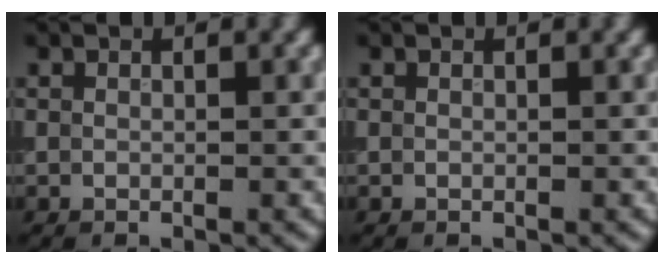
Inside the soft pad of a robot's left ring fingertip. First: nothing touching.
{"total": 0.0}